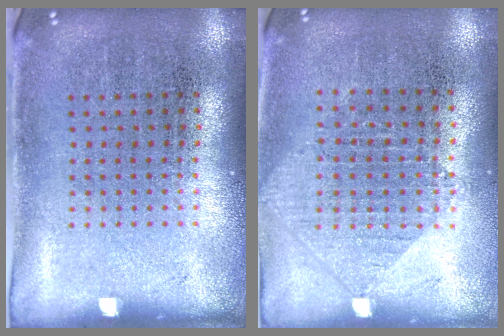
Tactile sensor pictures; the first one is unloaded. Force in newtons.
{"total": 0.9, "press": 0.9, "slide": 0.3}